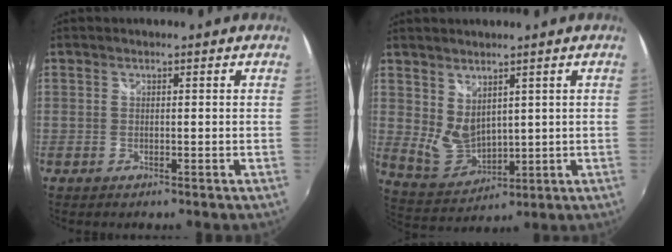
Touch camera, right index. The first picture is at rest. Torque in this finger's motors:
{"motor_torque": [-0.44, 0.60, 0.11, 0.04]}